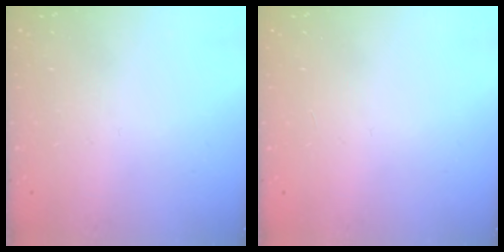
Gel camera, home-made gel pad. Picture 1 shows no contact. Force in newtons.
{"total": 0.0}